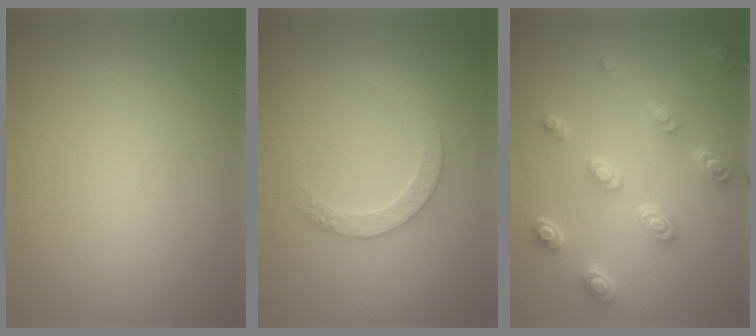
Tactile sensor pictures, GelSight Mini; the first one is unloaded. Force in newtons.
{"total": 2.5, "press": 2.4, "slide": 0.7}
{"total": 4.5, "press": 3.5, "slide": 2.9}